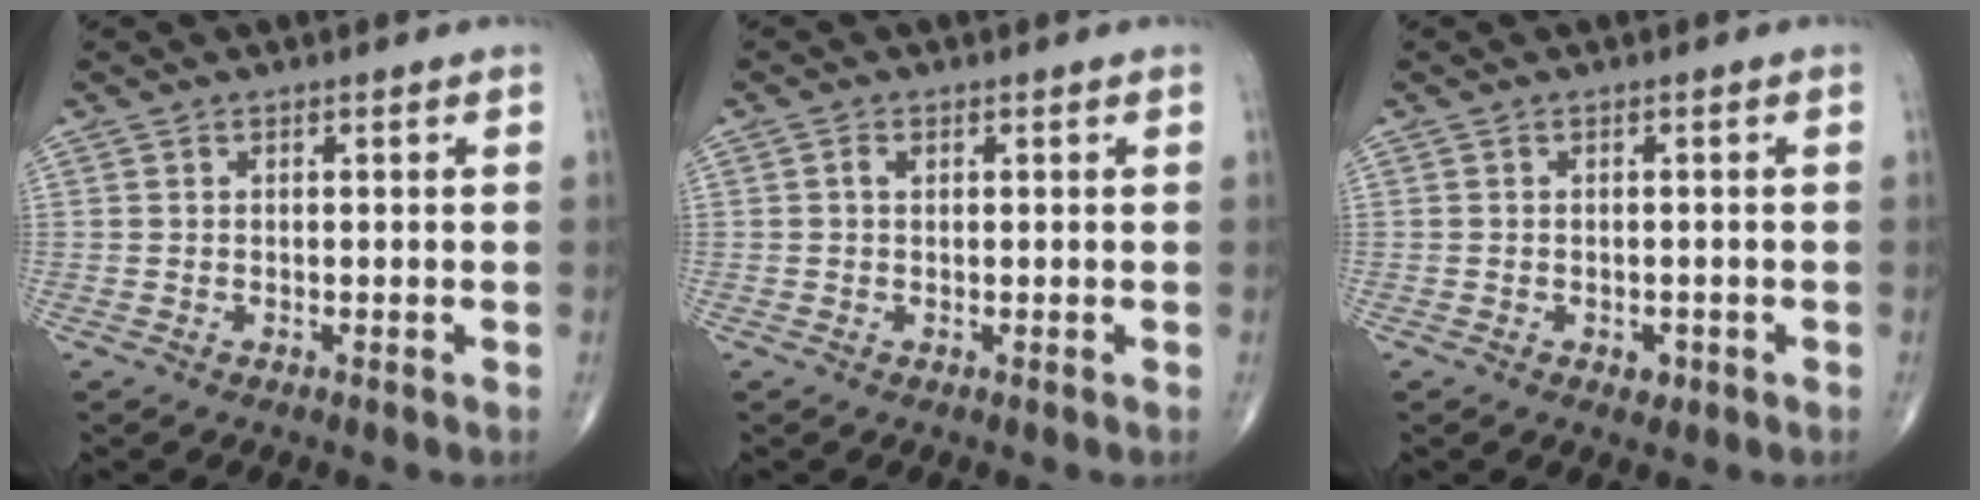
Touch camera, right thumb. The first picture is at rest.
{"total": 1.1, "force": [0.2, 0.7, 0.7], "torque": [-0.012, 0.003, 0.003]}
{"total": 1.5, "force": [-0.7, 1.1, 0.8], "torque": [-0.007, 0.001, -0.006]}